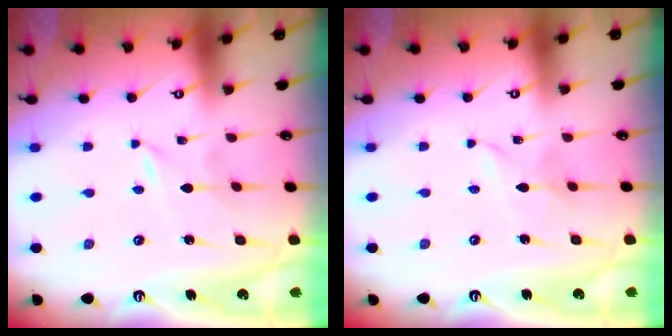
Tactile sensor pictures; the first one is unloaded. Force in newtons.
{"total": 1.7, "press": 1.6, "slide": 0.1}